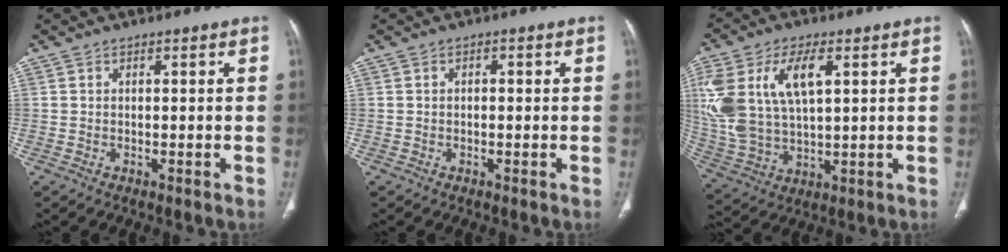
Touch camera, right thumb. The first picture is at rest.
{"total": 0.8, "force": [0.0, 0.5, 0.6], "torque": [-0.009, 0.004, -0.002]}
{"total": 18.2, "force": [5.5, 9.5, 14.5], "torque": [-0.316, -0.002, 0.112]}